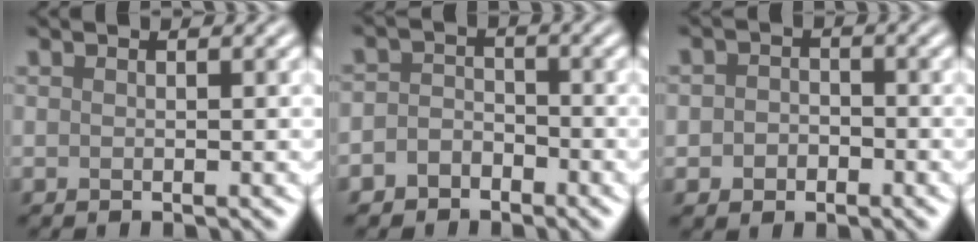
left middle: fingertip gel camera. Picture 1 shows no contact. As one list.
[{"total": 2.3, "force": [-1.5, 1.6, 0.5], "torque": [0.002, 0.008, -0.038]}, {"total": 2.1, "force": [-0.7, 1.7, 0.9], "torque": [-0.008, -0.003, -0.019]}]